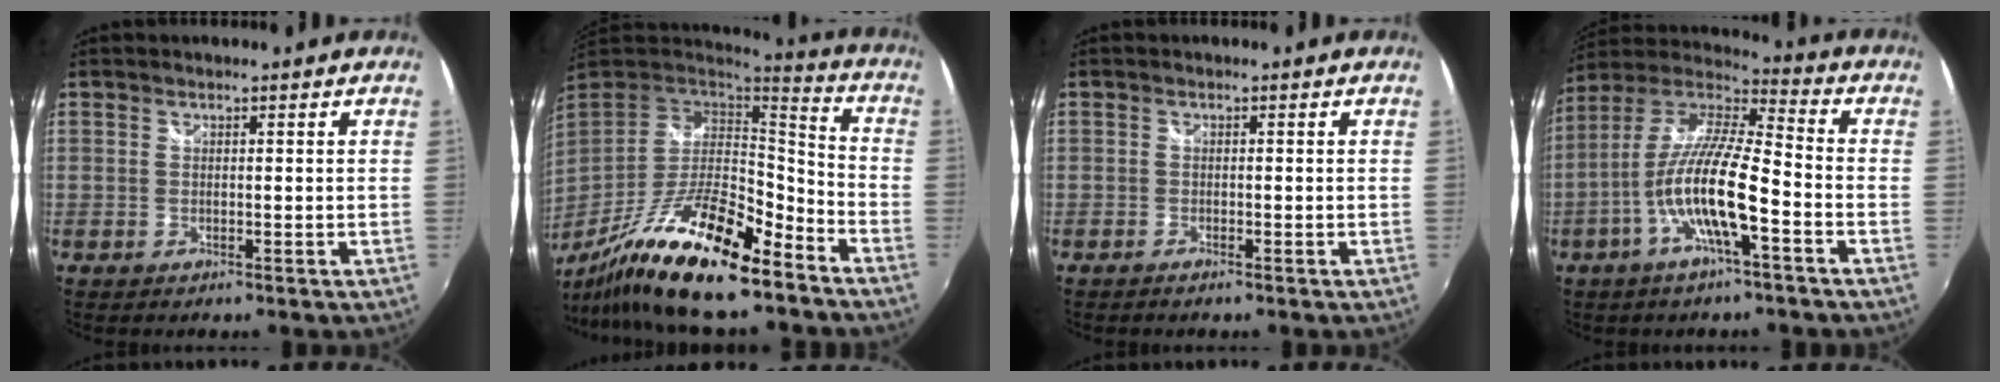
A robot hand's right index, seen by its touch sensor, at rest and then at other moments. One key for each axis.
{"total": 21.1, "fx": -14.3, "fy": 4.4, "fz": 14.9, "tx": -0.283, "ty": -0.028, "tz": -0.256}
{"total": 0.9, "fx": -0.8, "fy": 0.2, "fz": 0.4, "tx": -0.010, "ty": -0.002, "tz": -0.018}
{"total": 14.5, "fx": -5.3, "fy": 2.3, "fz": 13.3, "tx": -0.253, "ty": -0.005, "tz": -0.105}